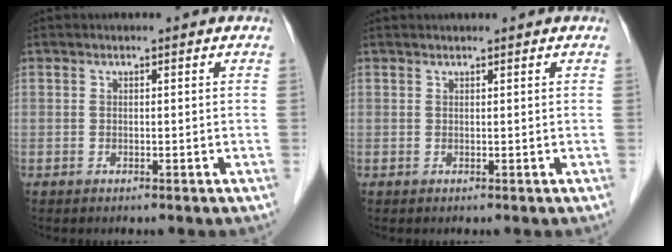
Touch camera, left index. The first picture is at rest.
{"total": 0.7, "force": [0.7, 0.0, 0.2], "torque": [-0.006, 0.010, 0.015]}